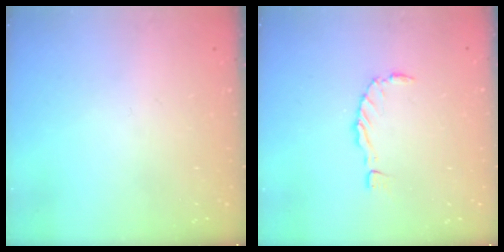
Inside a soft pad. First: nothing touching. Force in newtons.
{"total": 0.0}